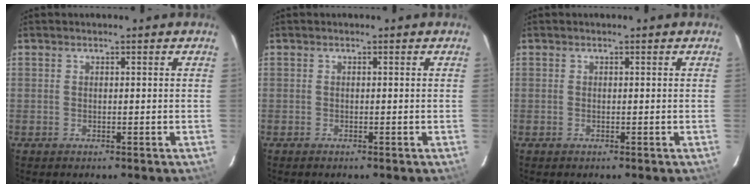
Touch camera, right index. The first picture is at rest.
{"total": 0.0}
{"total": 0.0}